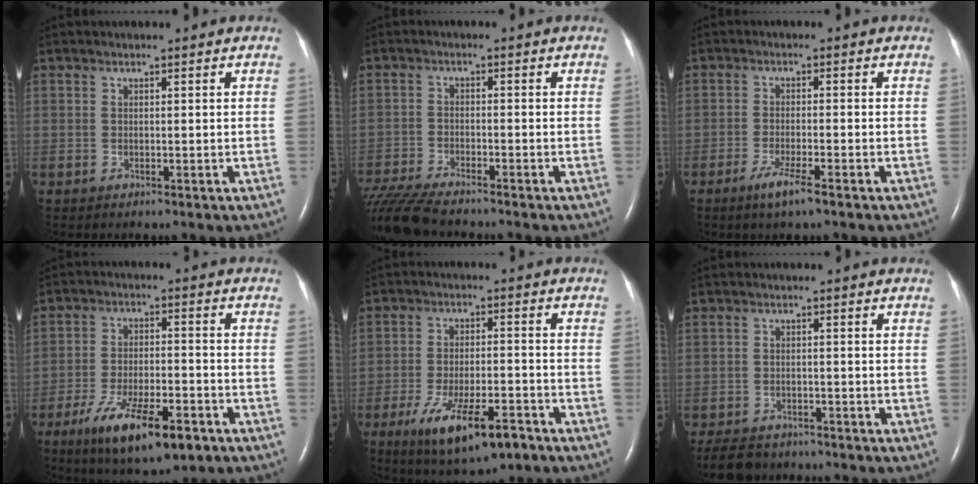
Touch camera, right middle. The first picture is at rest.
{"total": 10.4, "force": [-9.2, 1.0, 4.5], "torque": [-0.090, -0.021, -0.159]}
{"total": 4.1, "force": [-2.6, 0.1, 3.2], "torque": [-0.066, -0.009, -0.047]}
{"total": 13.0, "force": [-7.6, 3.8, 9.9], "torque": [-0.173, -0.015, -0.117]}
{"total": 12.0, "force": [-6.9, 3.5, 9.1], "torque": [-0.163, -0.013, -0.106]}
{"total": 6.6, "force": [-5.7, 2.9, 1.9], "torque": [-0.037, -0.010, -0.087]}